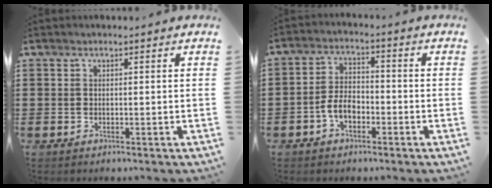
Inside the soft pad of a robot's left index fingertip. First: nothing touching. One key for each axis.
{"total": 4.3, "fx": -2.1, "fy": 2.4, "fz": 2.9, "tx": -0.064, "ty": 0.004, "tz": -0.044}